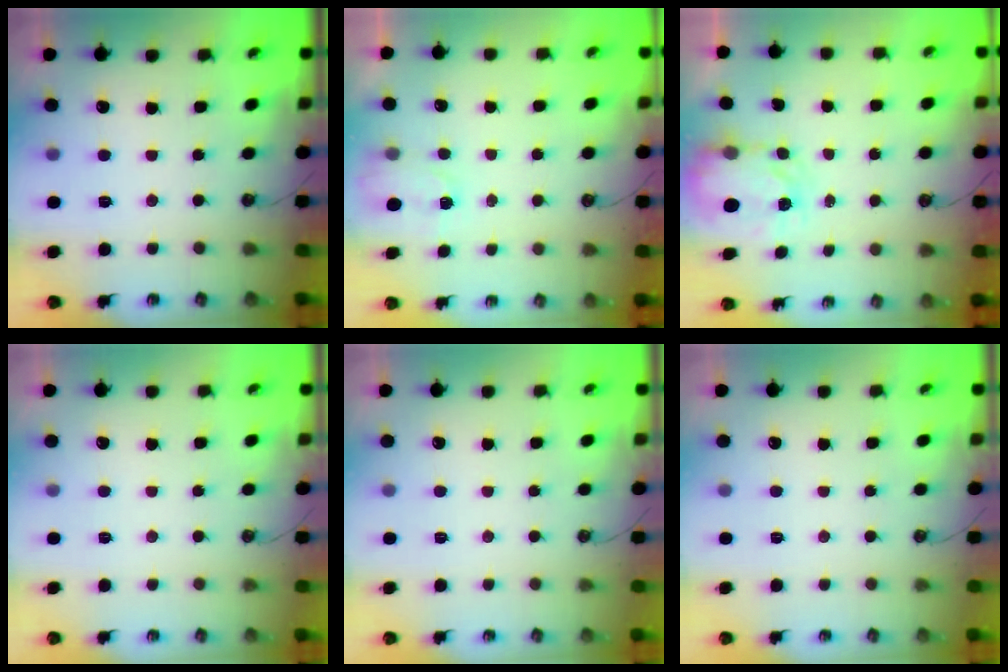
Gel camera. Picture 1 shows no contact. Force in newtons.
{"total": 2.4, "press": 2.4, "slide": 0.3}
{"total": 4.0, "press": 4.0, "slide": 0.2}
{"total": 0.0}
{"total": 0.0}
{"total": 0.0}